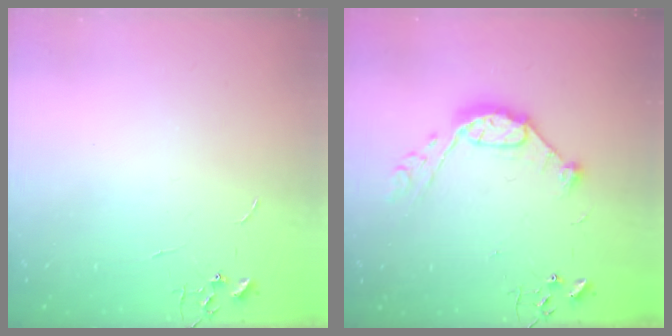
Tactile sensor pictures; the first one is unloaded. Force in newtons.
{"total": 11.7, "press": 11.7, "slide": 0.6}